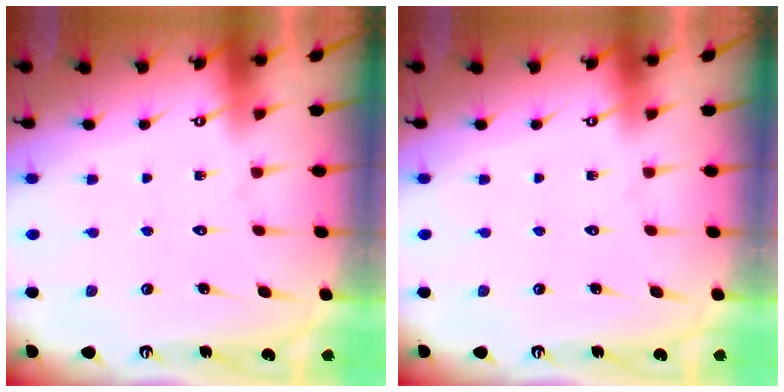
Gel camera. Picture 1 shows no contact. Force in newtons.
{"total": 0.0}